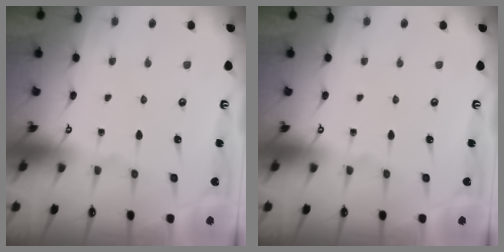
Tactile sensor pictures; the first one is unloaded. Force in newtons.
{"total": 0.0}